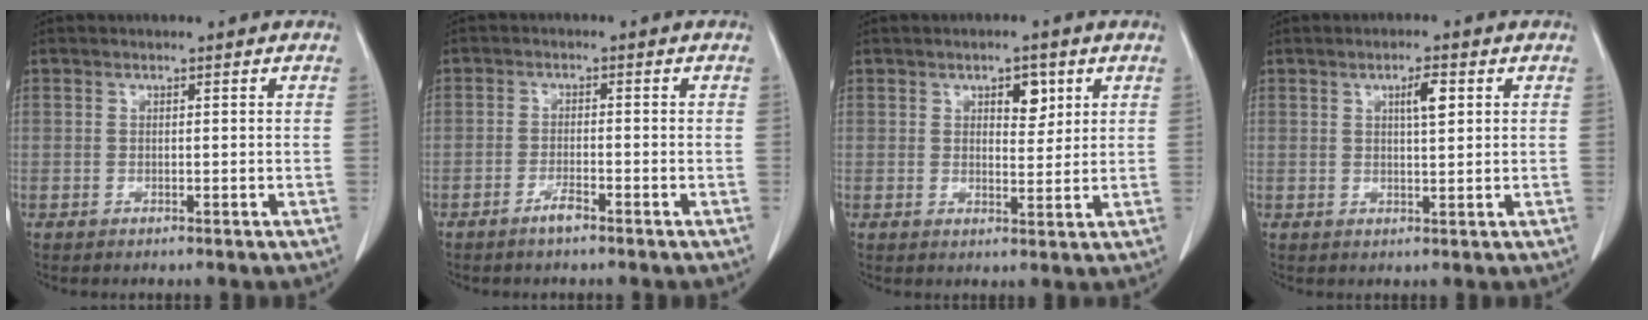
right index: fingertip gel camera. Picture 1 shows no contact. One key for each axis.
{"total": 2.2, "fx": -1.7, "fy": 0.3, "fz": 1.4, "tx": -0.029, "ty": -0.001, "tz": -0.031}
{"total": 3.9, "fx": 1.8, "fy": 1.9, "fz": 2.8, "tx": -0.038, "ty": 0.000, "tz": 0.028}
{"total": 3.3, "fx": 1.2, "fy": 0.6, "fz": 3.0, "tx": -0.050, "ty": 0.001, "tz": 0.019}